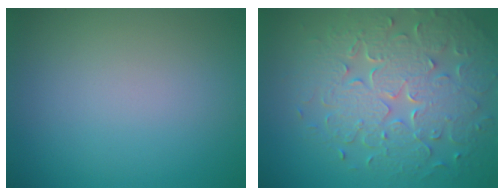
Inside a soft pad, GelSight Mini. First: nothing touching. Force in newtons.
{"total": 8.1, "press": 5.8, "slide": 5.7}